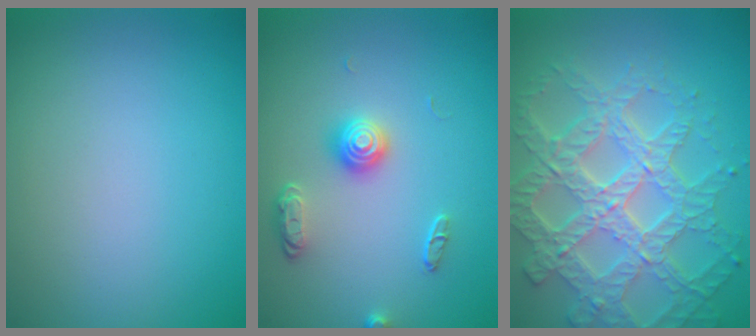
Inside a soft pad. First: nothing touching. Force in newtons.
{"total": 2.3, "press": 1.8, "slide": 1.4}
{"total": 7.2, "press": 6.1, "slide": 3.8}